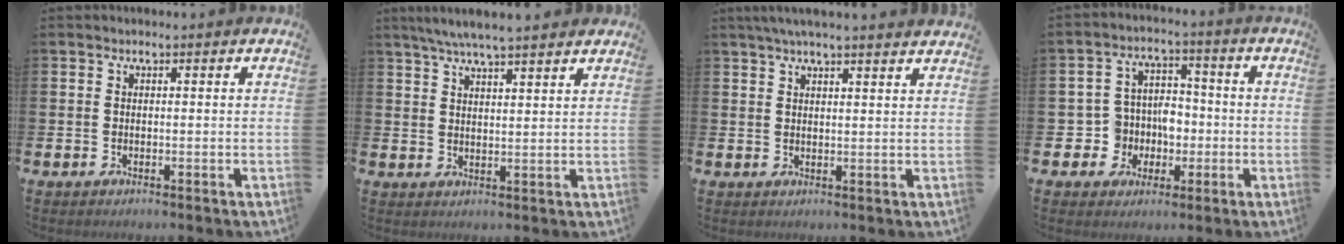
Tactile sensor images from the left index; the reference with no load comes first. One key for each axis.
{"total": 5.5, "fx": 5.1, "fy": 0.2, "fz": 2.0, "tx": -0.046, "ty": -0.016, "tz": 0.090}
{"total": 3.6, "fx": 3.4, "fy": -0.2, "fz": 1.3, "tx": -0.027, "ty": -0.008, "tz": 0.060}
{"total": 5.9, "fx": -1.2, "fy": 5.6, "fz": 1.5, "tx": -0.041, "ty": 0.009, "tz": -0.024}